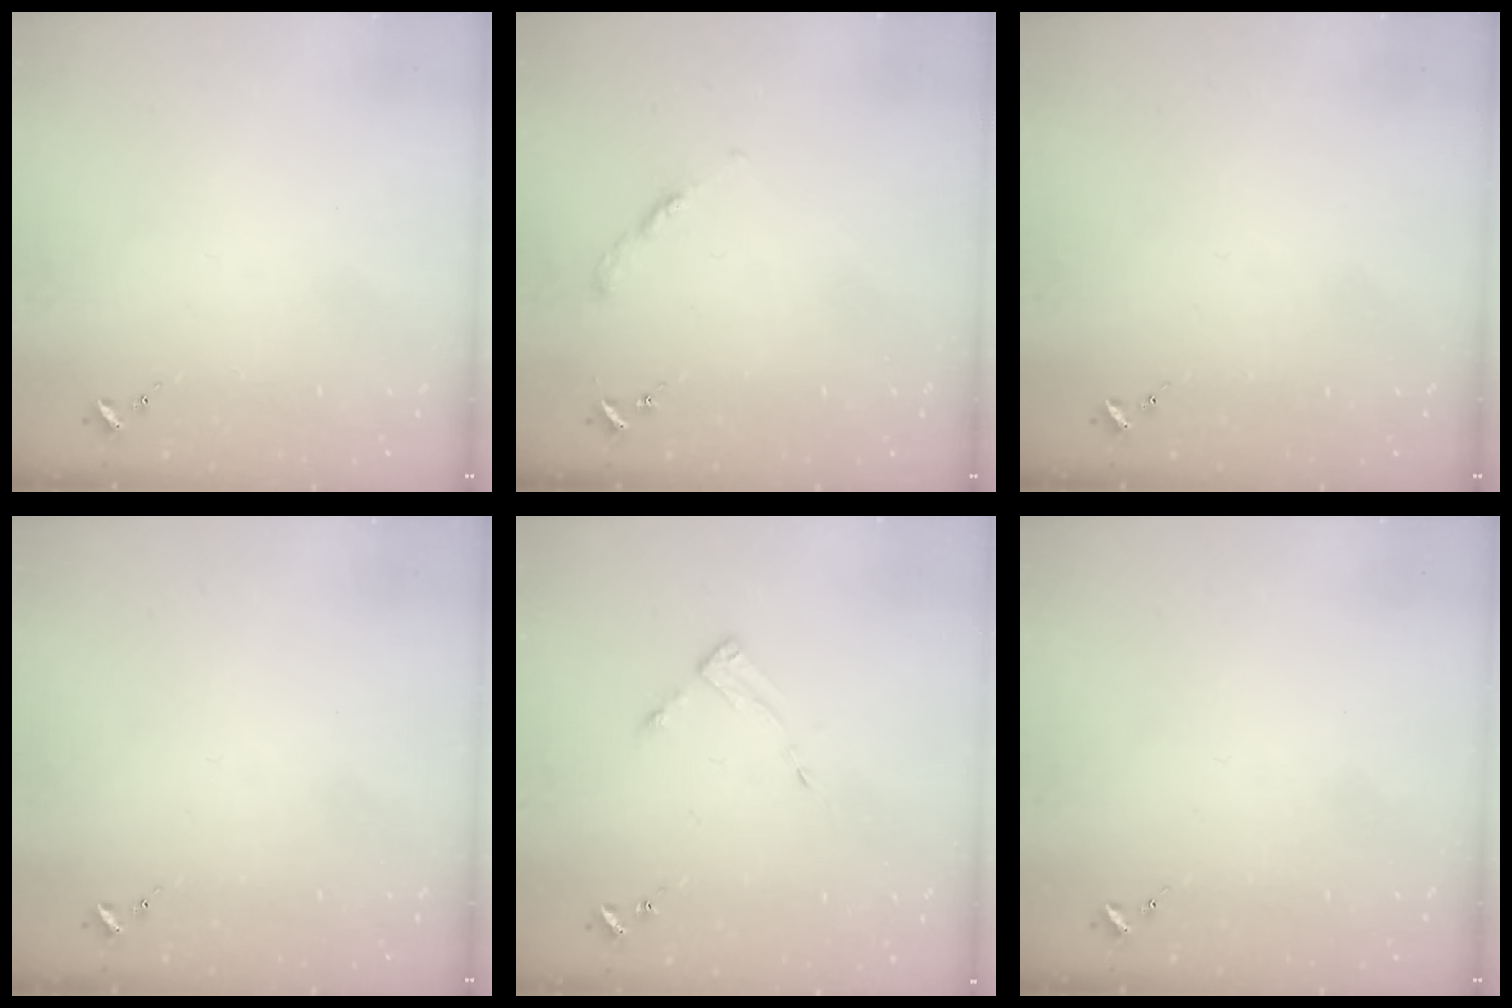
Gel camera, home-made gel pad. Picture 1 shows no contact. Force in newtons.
{"total": 2.7, "press": 2.6, "slide": 0.3}
{"total": 0.0}
{"total": 0.0}
{"total": 3.4, "press": 3.4, "slide": 0.4}
{"total": 0.0}